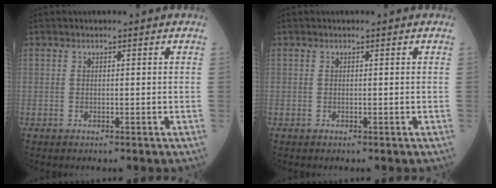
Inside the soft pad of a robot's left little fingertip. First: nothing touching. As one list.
[{"total": 0.0}]